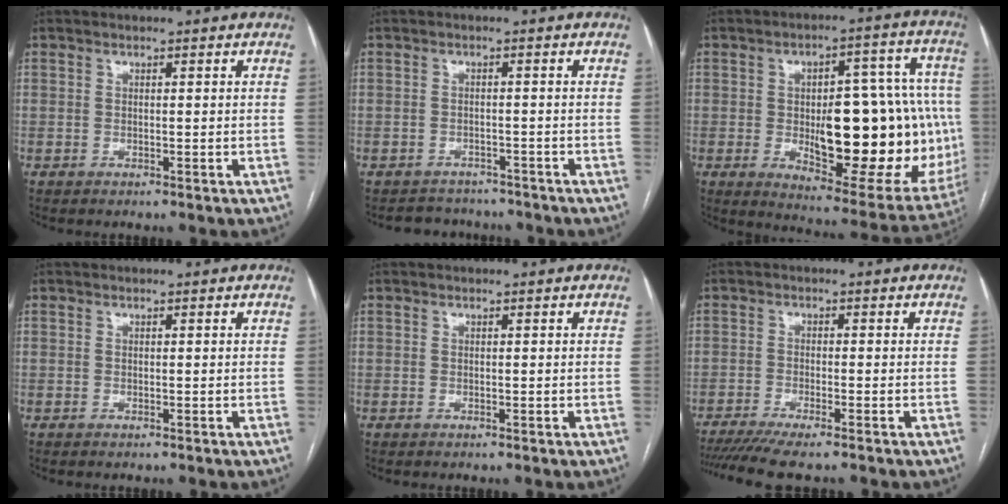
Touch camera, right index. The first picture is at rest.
{"total": 4.7, "force": [-4.3, 2.0, -0.3], "torque": [0.008, 0.010, -0.057]}
{"total": 26.2, "force": [-2.7, 9.5, 24.3], "torque": [-0.259, 0.020, -0.007]}
{"total": 0.0}
{"total": 0.0}
{"total": 8.9, "force": [-7.4, 0.3, 5.0], "torque": [-0.072, -0.014, -0.116]}